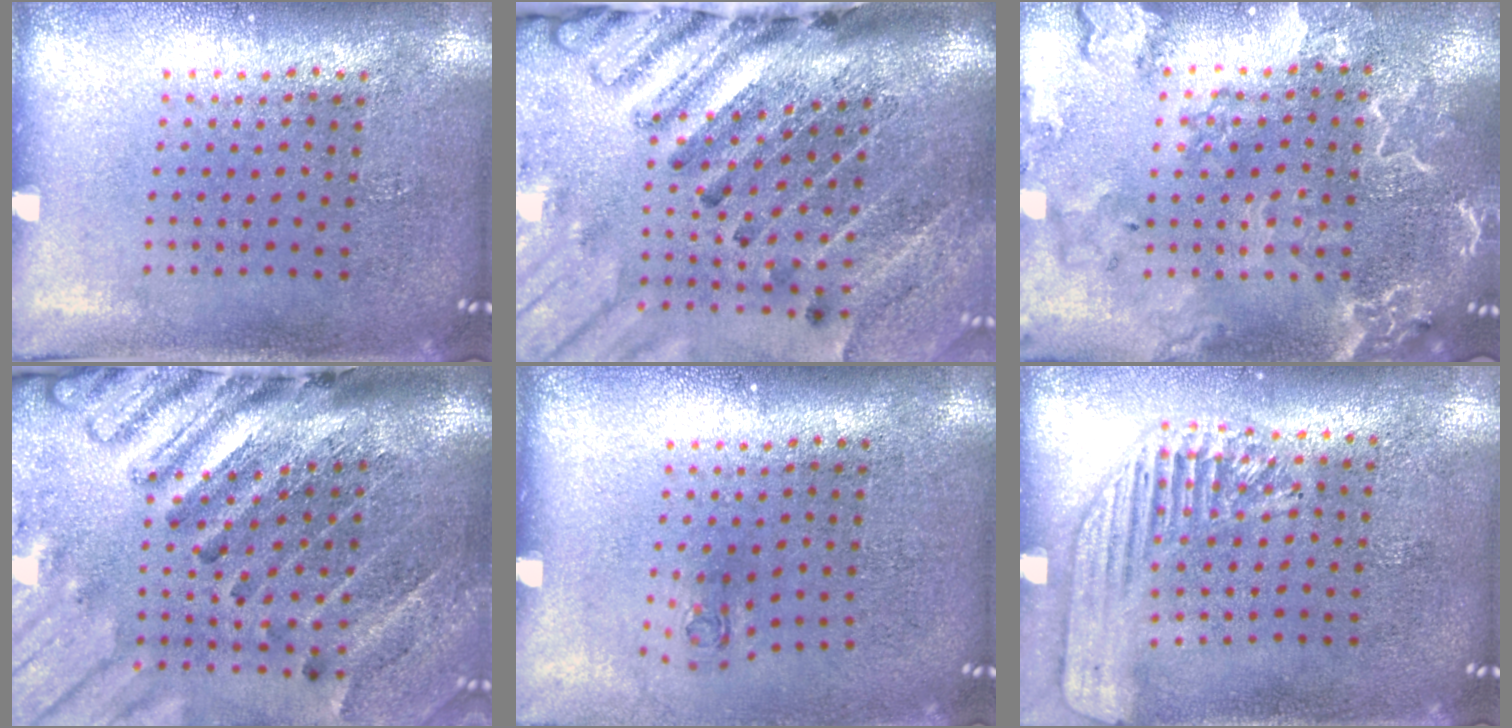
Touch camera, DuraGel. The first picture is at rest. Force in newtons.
{"total": 4.5, "press": 3.3, "slide": 3.0}
{"total": 2.6, "press": 2.4, "slide": 0.8}
{"total": 4.4, "press": 3.3, "slide": 3.0}
{"total": 0.6, "press": 0.3, "slide": 0.6}
{"total": 1.7, "press": 1.5, "slide": 0.7}